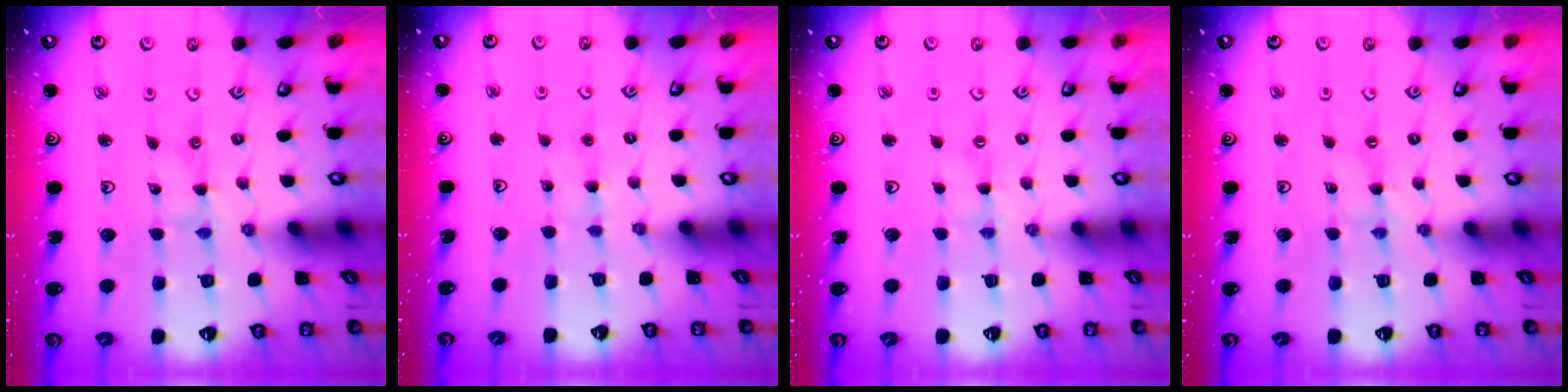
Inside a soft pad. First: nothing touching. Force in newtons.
{"total": 3.7, "press": 3.7, "slide": 0.4}
{"total": 0.8, "press": 0.7, "slide": 0.2}
{"total": 0.5, "press": 0.5, "slide": 0.1}